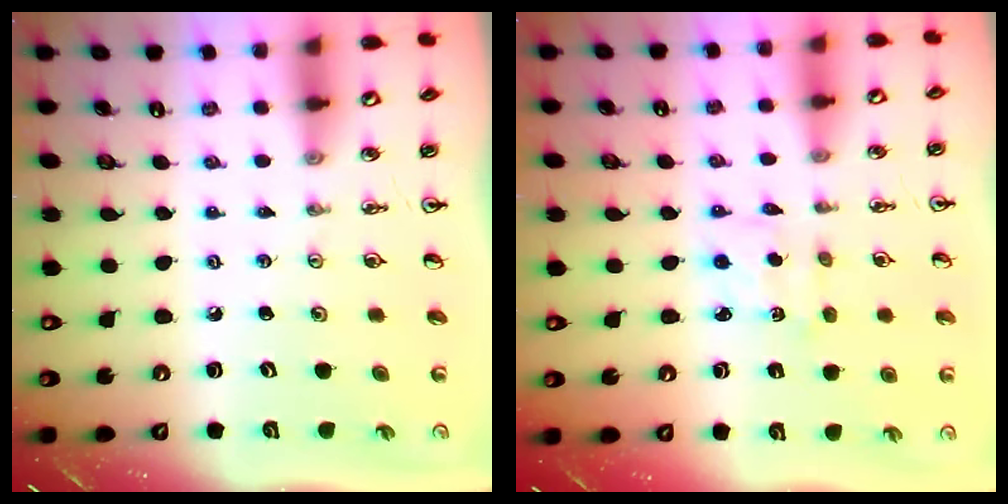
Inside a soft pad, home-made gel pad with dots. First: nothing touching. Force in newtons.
{"total": 3.0, "press": 2.9, "slide": 0.6}